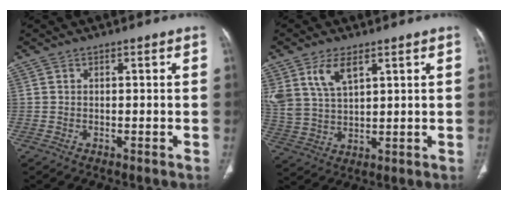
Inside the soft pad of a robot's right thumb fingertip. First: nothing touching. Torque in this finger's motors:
{"motor_torque": [0.17, 0.17, 0.70, 0.86, 0.24]}